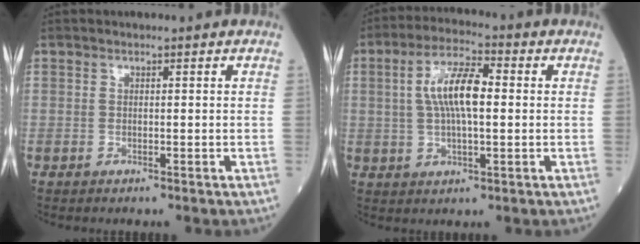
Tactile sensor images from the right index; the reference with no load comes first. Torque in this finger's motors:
{"motor_torque": [1.09, 0.48, 0.50, 0.14]}